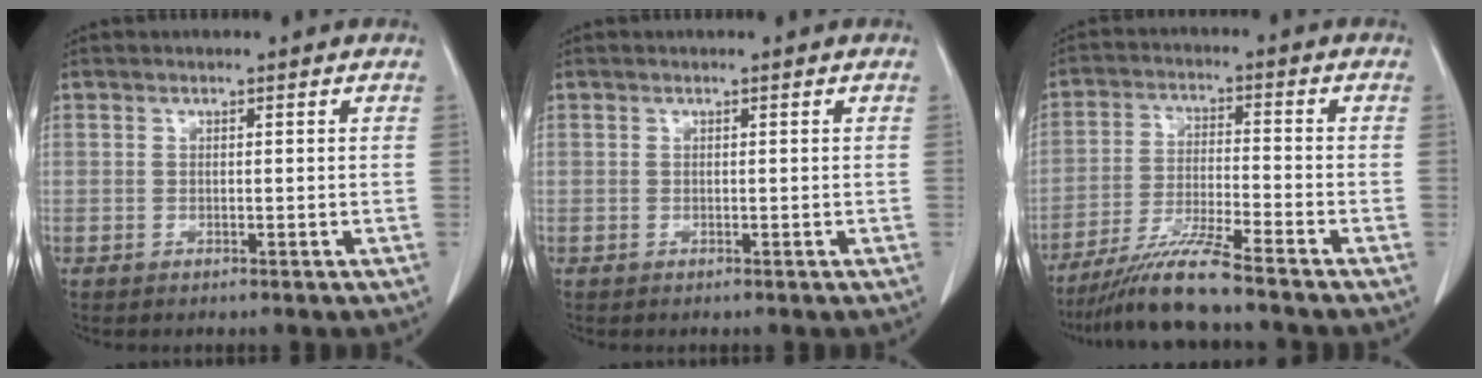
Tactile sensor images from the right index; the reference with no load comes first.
{"total": 0.0}
{"total": 8.6, "force": [-7.2, -1.3, 4.4], "torque": [-0.085, -0.026, -0.138]}